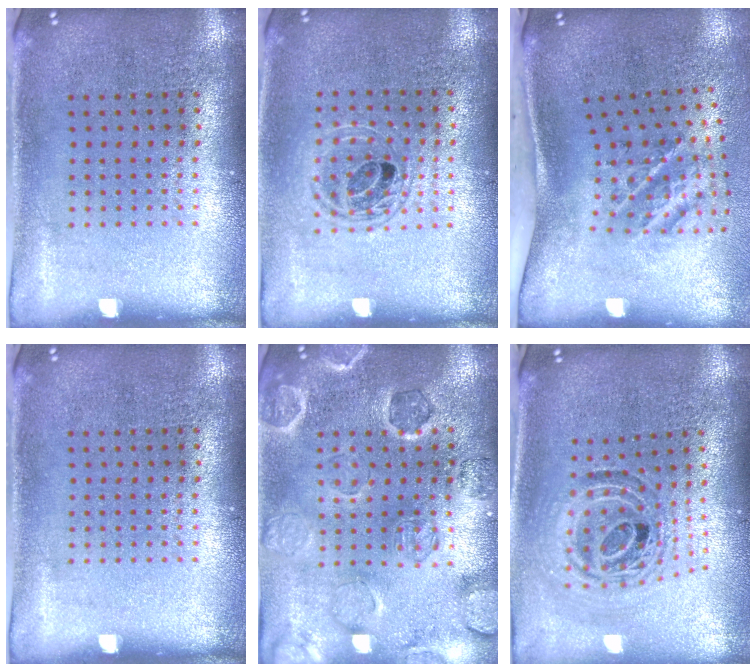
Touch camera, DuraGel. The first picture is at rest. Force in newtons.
{"total": 1.4, "press": 1.2, "slide": 0.6}
{"total": 2.3, "press": 1.4, "slide": 1.8}
{"total": 0.0}
{"total": 1.1, "press": 1.0, "slide": 0.2}
{"total": 1.2, "press": 1.1, "slide": 0.5}